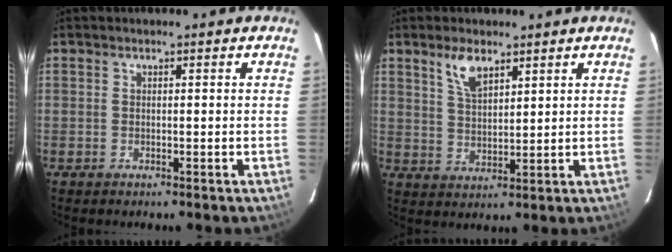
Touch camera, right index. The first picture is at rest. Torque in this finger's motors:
{"motor_torque": [0.07, 0.06, 0.09, 0.06]}